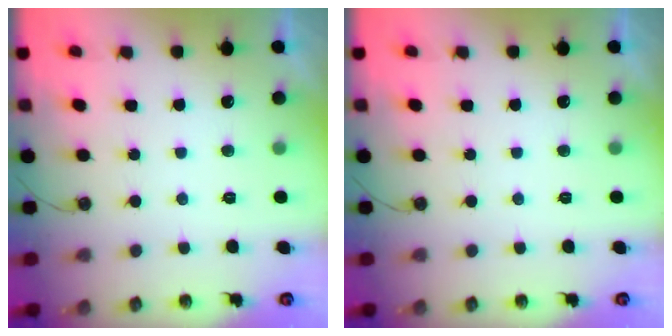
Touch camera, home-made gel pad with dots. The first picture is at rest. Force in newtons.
{"total": 0.0}